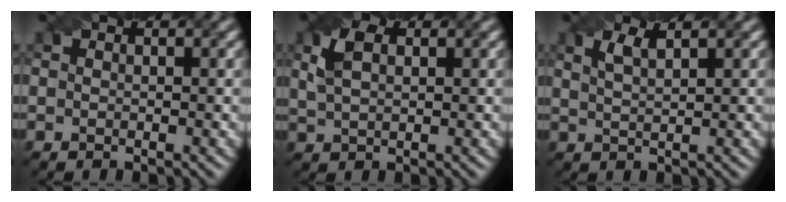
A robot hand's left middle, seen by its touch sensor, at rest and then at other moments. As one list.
[{"total": 3.3, "force": [1.3, 2.0, 2.4], "torque": [-0.057, 0.006, 0.025]}, {"total": 2.1, "force": [1.3, 0.6, 1.6], "torque": [-0.028, 0.002, 0.024]}]